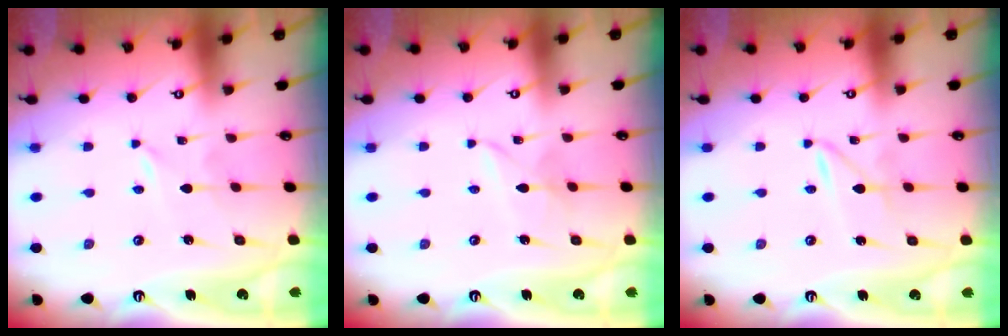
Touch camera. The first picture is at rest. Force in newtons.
{"total": 3.0, "press": 3.0, "slide": 0.2}
{"total": 1.6, "press": 1.6, "slide": 0.0}